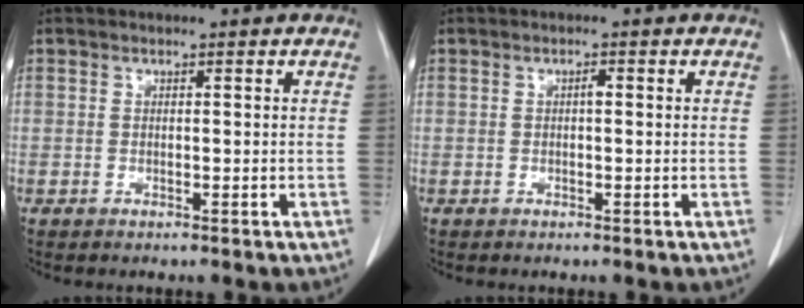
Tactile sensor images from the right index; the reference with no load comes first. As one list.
[{"total": 1.0, "force": [0.1, 0.3, 0.9], "torque": [-0.016, 0.003, 0.001]}]